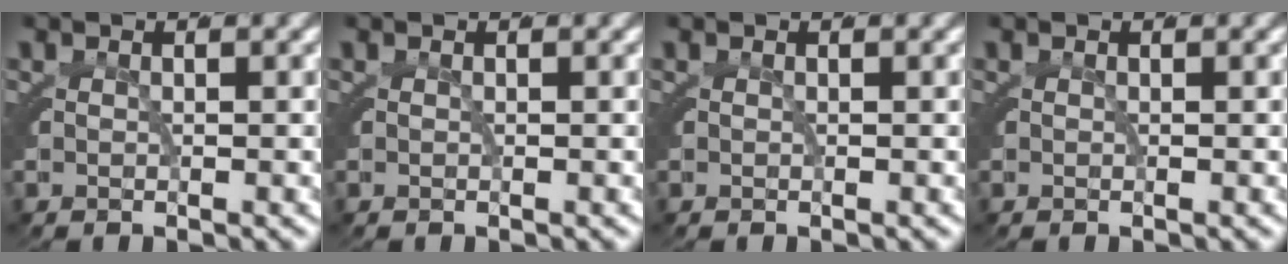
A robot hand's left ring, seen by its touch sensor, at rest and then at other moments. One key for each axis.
{"total": 0.0}
{"total": 0.0}
{"total": 0.0}